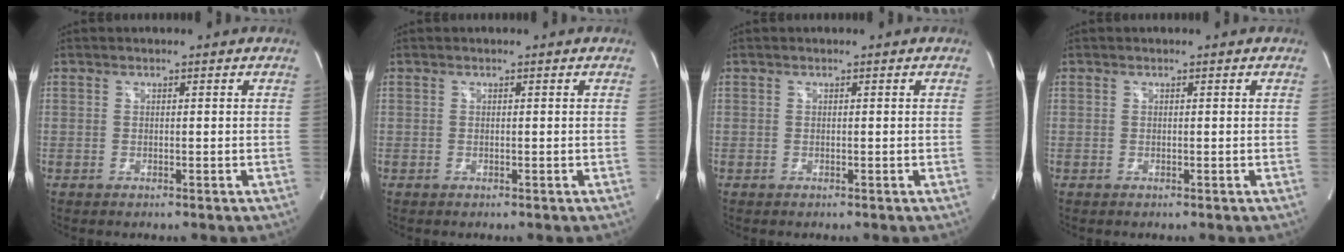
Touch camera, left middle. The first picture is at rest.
{"total": 0.0}
{"total": 0.0}
{"total": 0.0}